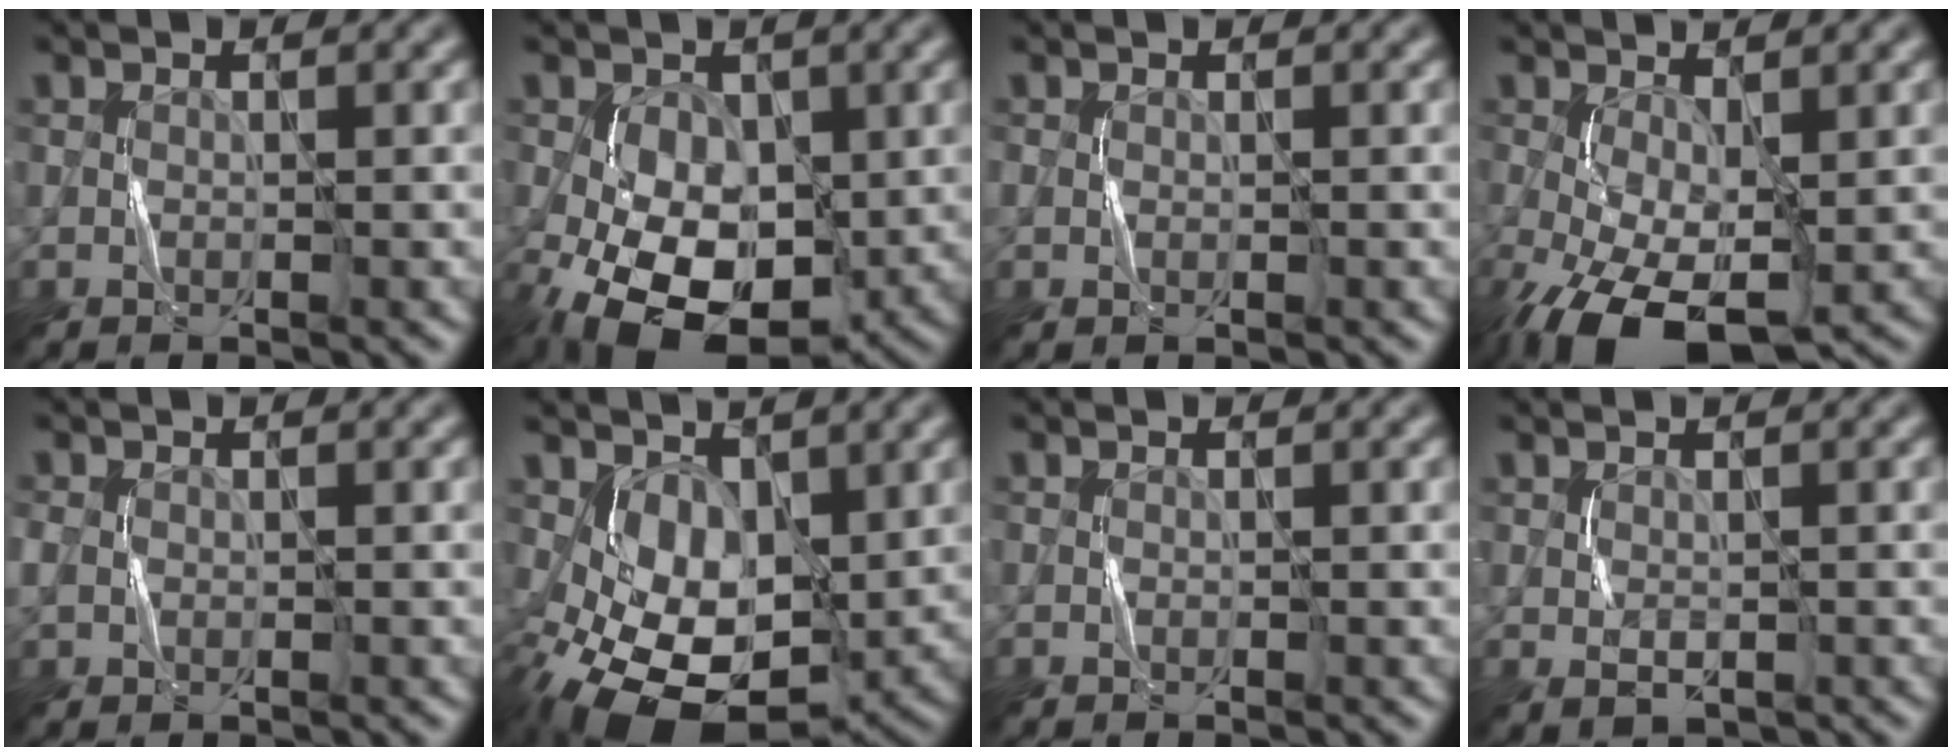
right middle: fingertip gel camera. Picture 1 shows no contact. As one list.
[{"total": 8.5, "force": [-2.0, 5.4, 6.2], "torque": [-0.118, -0.013, -0.038]}, {"total": 0.5, "force": [0.1, 0.3, 0.4], "torque": [-0.007, 0.001, 0.002]}, {"total": 8.7, "force": [-3.3, 4.1, 6.9], "torque": [-0.154, -0.018, -0.052]}, {"total": 1.4, "force": [0.1, 1.1, 0.9], "torque": [-0.020, 0.002, 0.002]}, {"total": 8.4, "force": [-1.0, 5.3, 6.5], "torque": [-0.122, -0.016, -0.009]}, {"total": 0.0}, {"total": 1.3, "force": [0.1, 0.9, 1.0], "torque": [-0.022, -0.005, 0.011]}]